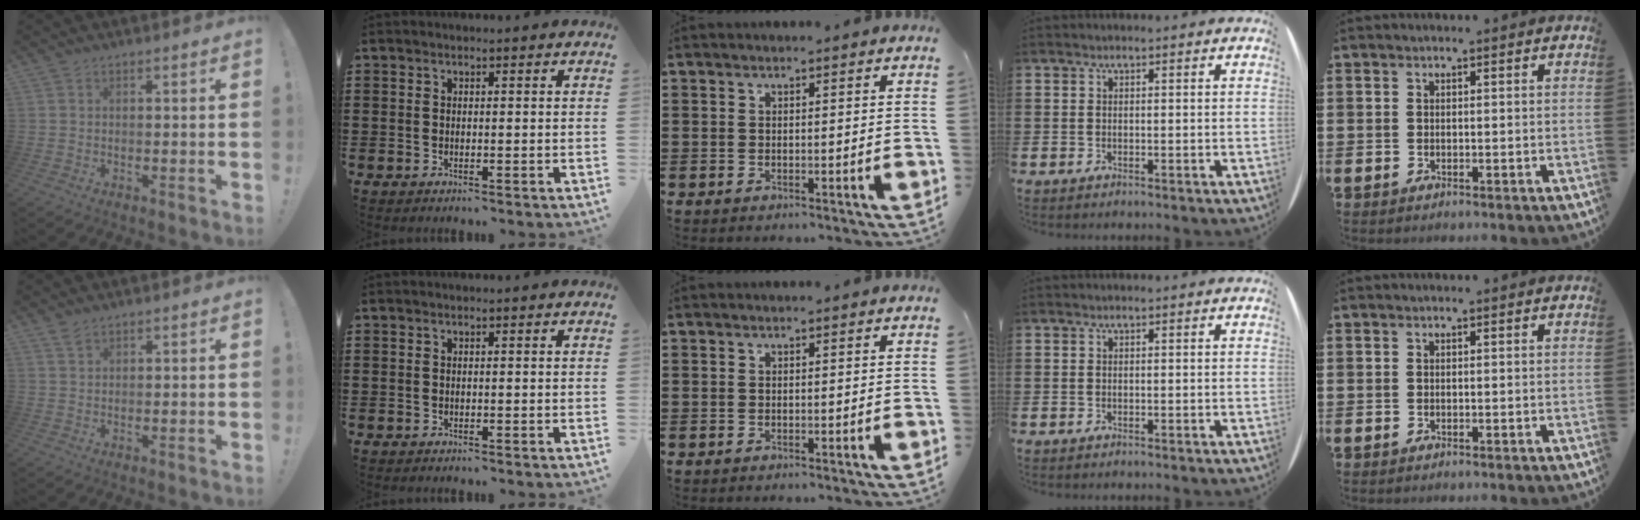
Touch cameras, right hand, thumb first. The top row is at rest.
{"thumb": {"total": 1.6, "force": [1.2, 0.6, 1.0], "torque": [-0.020, 0.001, 0.022]}}